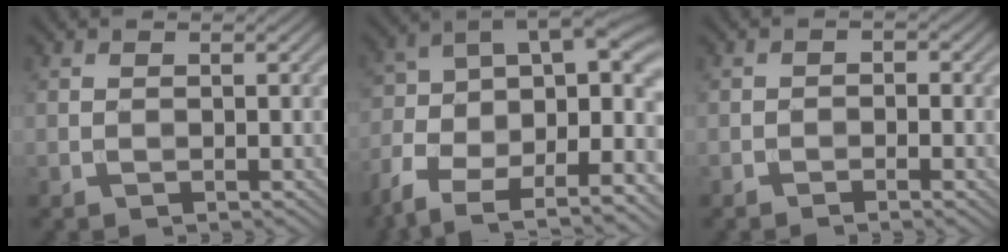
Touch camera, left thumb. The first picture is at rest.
{"total": 14.2, "force": [-4.5, 8.8, 10.2], "torque": [-0.212, -0.013, -0.069]}
{"total": 1.7, "force": [-1.0, 0.7, 1.1], "torque": [-0.015, 0.001, -0.020]}